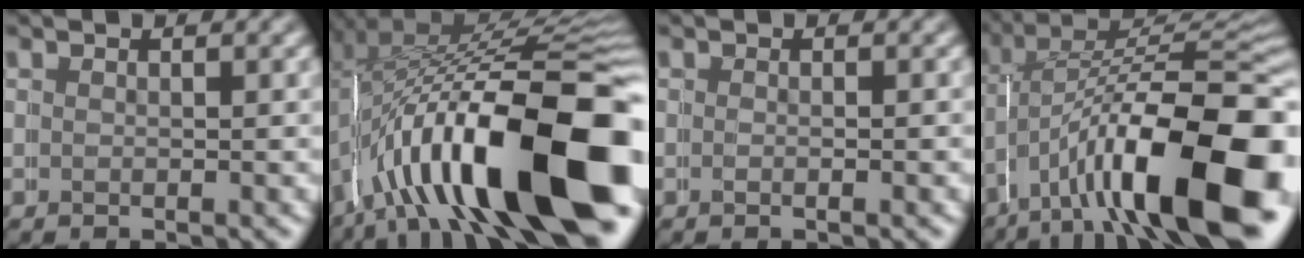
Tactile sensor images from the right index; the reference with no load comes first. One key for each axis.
{"total": 20.2, "fx": -5.6, "fy": 9.5, "fz": 16.9, "tx": -0.277, "ty": -0.023, "tz": -0.074}
{"total": 0.0}
{"total": 14.8, "fx": -4.4, "fy": 6.3, "fz": 12.6, "tx": -0.176, "ty": -0.020, "tz": -0.060}